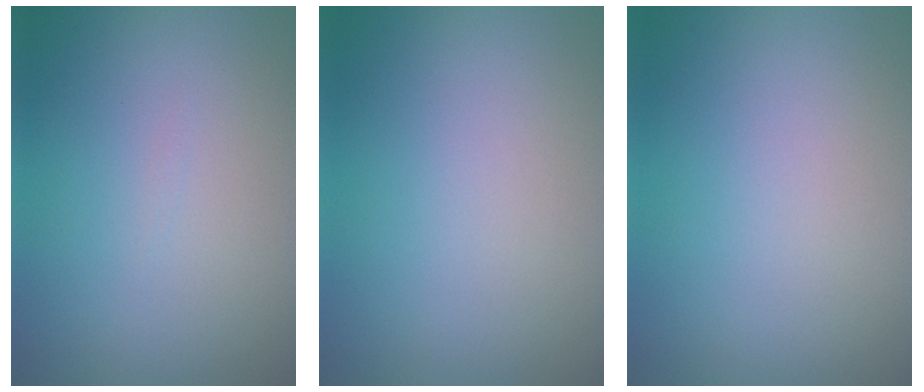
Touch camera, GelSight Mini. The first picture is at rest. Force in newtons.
{"total": 0.0}
{"total": 0.0}